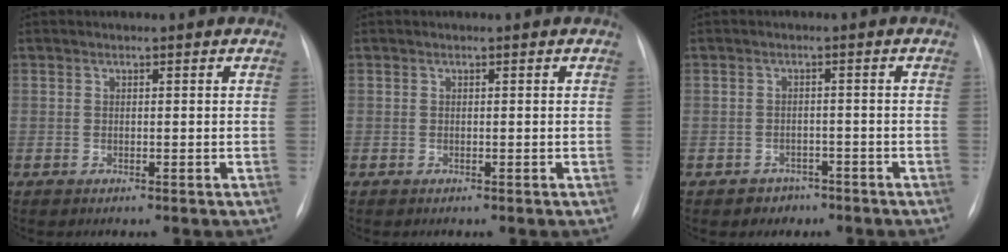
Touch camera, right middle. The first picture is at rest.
{"total": 0.0}
{"total": 2.7, "force": [-1.8, 2.0, 0.1], "torque": [-0.005, 0.010, -0.022]}